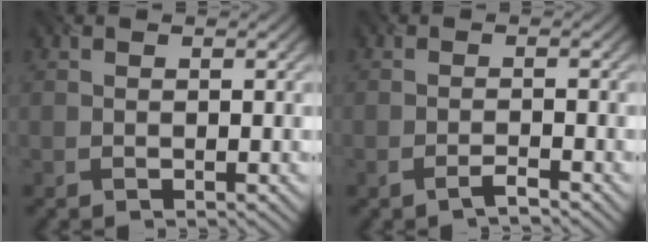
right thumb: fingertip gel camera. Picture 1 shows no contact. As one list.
[{"total": 1.1, "force": [-0.9, -0.3, 0.6], "torque": [-0.012, 0.003, -0.024]}]